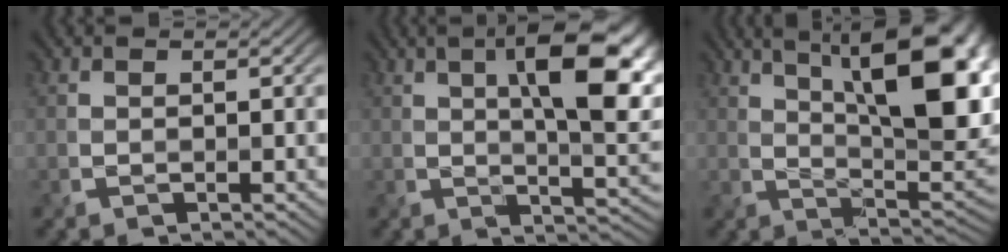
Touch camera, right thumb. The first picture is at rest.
{"total": 12.9, "force": [3.9, 3.8, 11.7], "torque": [-0.171, 0.002, 0.058]}
{"total": 16.8, "force": [6.7, 5.6, 14.4], "torque": [-0.194, 0.015, 0.101]}